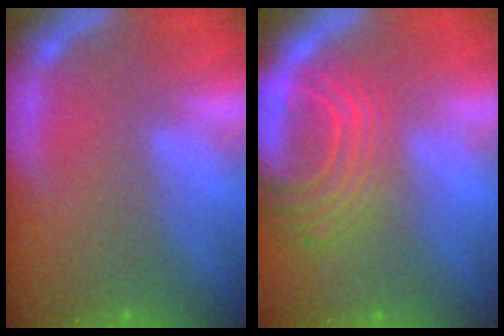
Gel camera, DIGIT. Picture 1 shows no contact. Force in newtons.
{"total": 9.0}